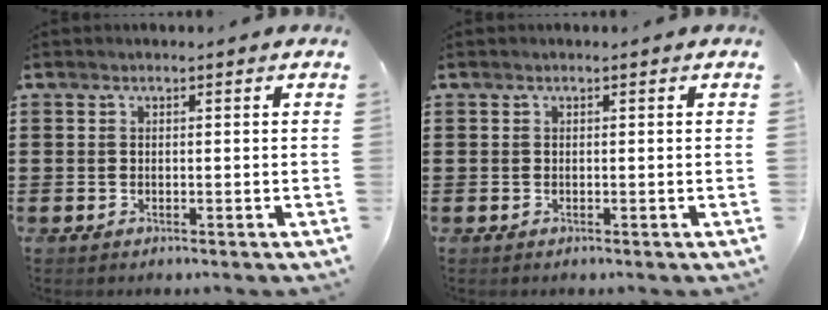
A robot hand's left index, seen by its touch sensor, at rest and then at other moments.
{"total": 0.0}